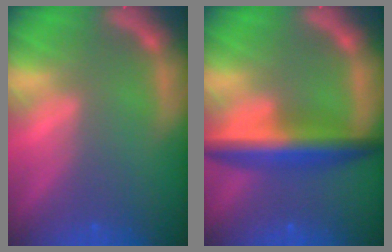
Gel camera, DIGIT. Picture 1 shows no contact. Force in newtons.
{"total": 6.6}